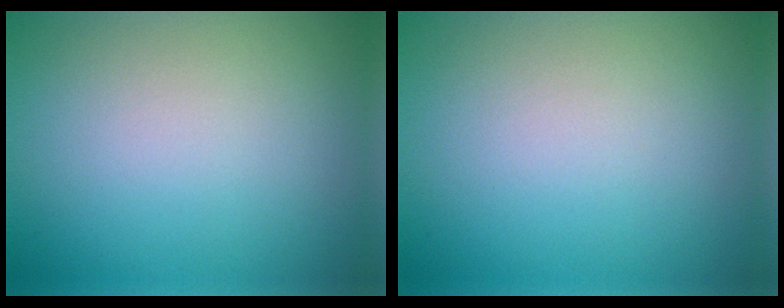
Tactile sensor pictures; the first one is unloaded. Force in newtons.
{"total": 0.0}